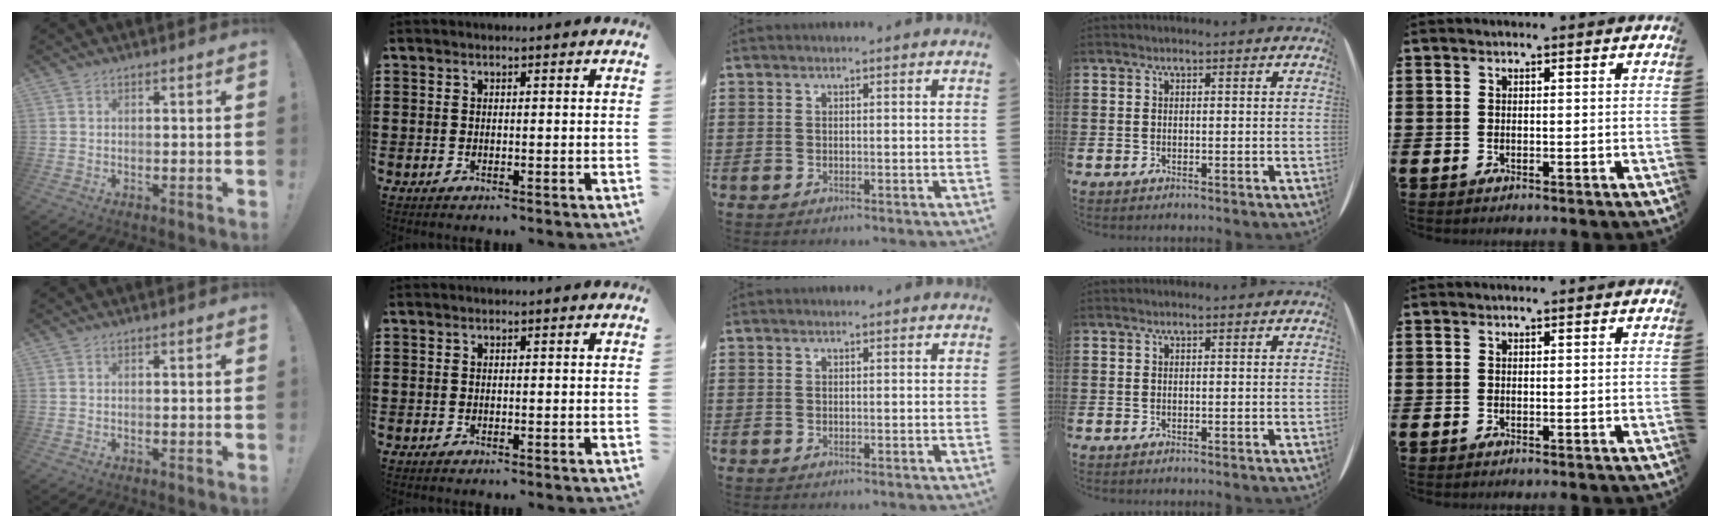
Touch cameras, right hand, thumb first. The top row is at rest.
{}